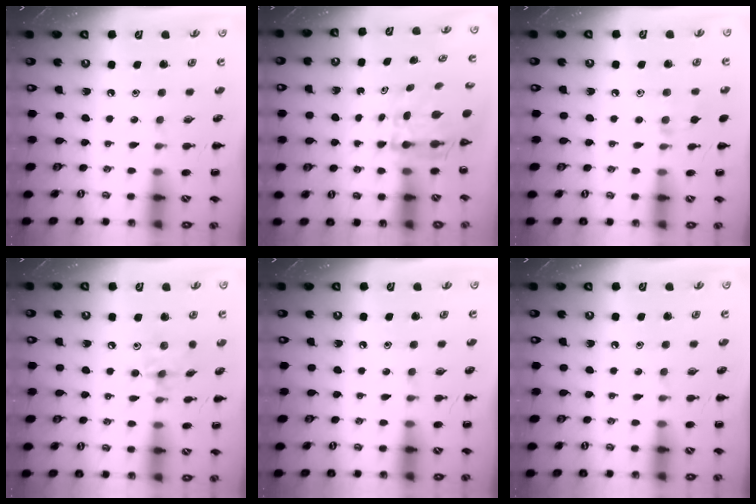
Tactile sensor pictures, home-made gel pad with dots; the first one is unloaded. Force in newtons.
{"total": 4.7, "press": 4.7, "slide": 0.7}
{"total": 6.6, "press": 6.3, "slide": 2.2}
{"total": 5.4, "press": 5.4, "slide": 0.5}
{"total": 0.0}
{"total": 0.0}